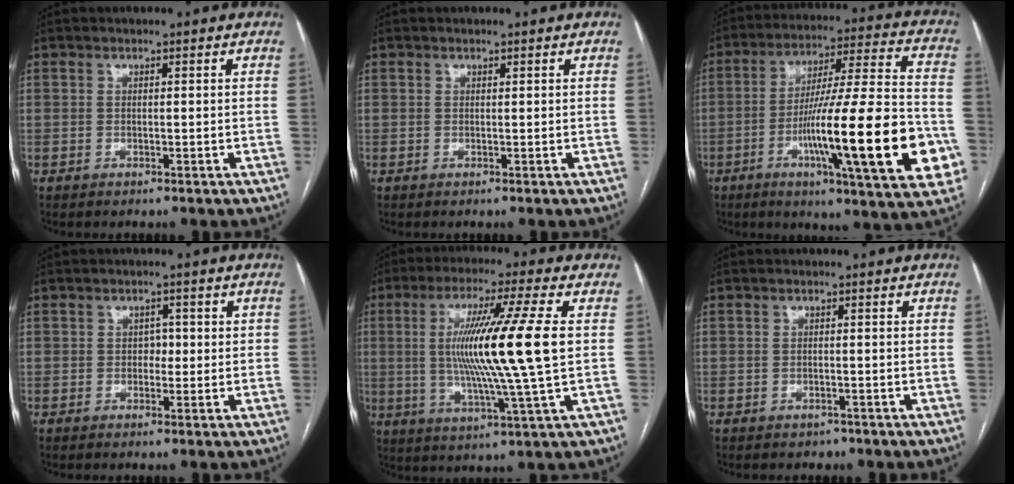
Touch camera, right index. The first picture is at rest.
{"total": 0.0}
{"total": 25.1, "force": [-7.2, 1.9, 24.0], "torque": [-0.325, -0.011, -0.109]}
{"total": 1.9, "force": [0.0, 1.5, 1.1], "torque": [-0.008, 0.008, -0.003]}
{"total": 15.8, "force": [1.5, -1.4, 15.6], "torque": [-0.295, -0.006, 0.019]}
{"total": 1.3, "force": [-1.0, 0.9, 0.1], "torque": [-0.009, 0.000, -0.014]}